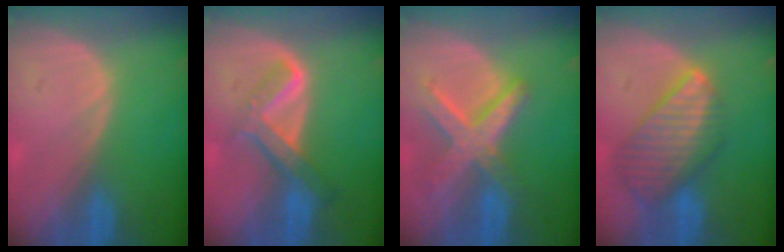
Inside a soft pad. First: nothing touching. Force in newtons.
{"total": 6.8, "press": 5.7, "slide": 3.7}
{"total": 8.4, "press": 7.2, "slide": 4.3}
{"total": 9.4, "press": 8.2, "slide": 4.6}